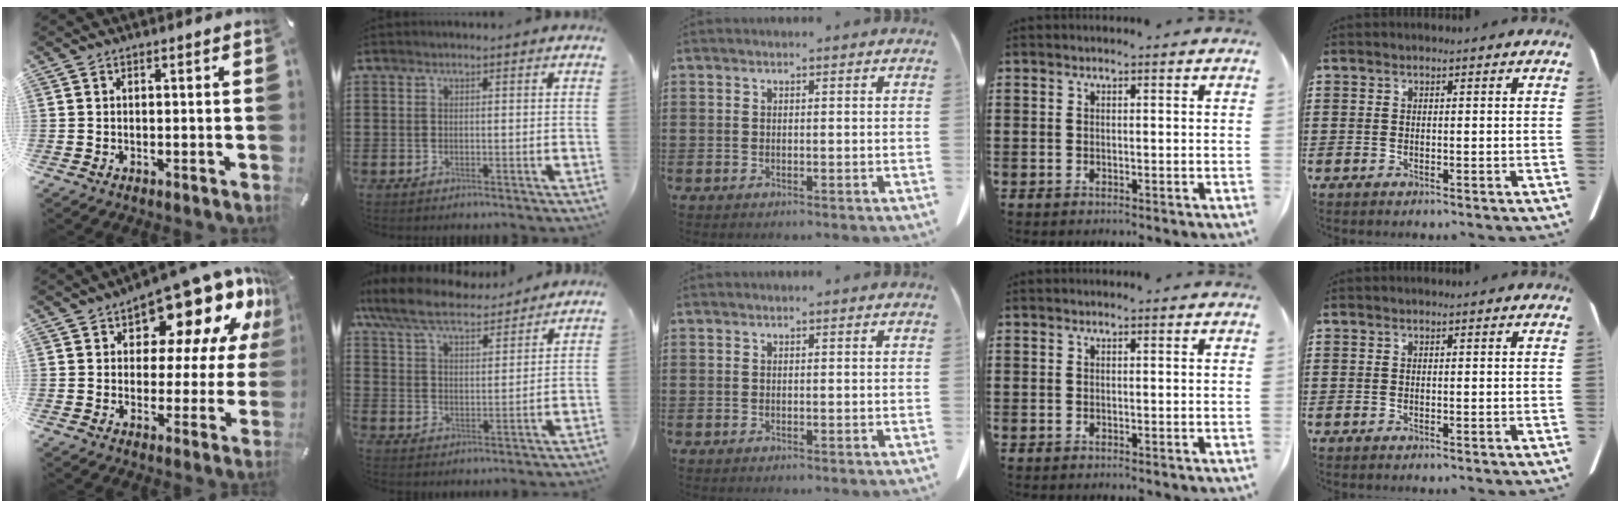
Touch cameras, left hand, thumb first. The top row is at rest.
{"thumb": {"total": 16.0, "force": [11.3, 7.8, 8.3], "torque": [-0.118, -0.091, 0.191]}, "index": {"total": 7.8, "force": [7.0, 1.4, 3.0], "torque": [-0.087, -0.029, 0.125]}}